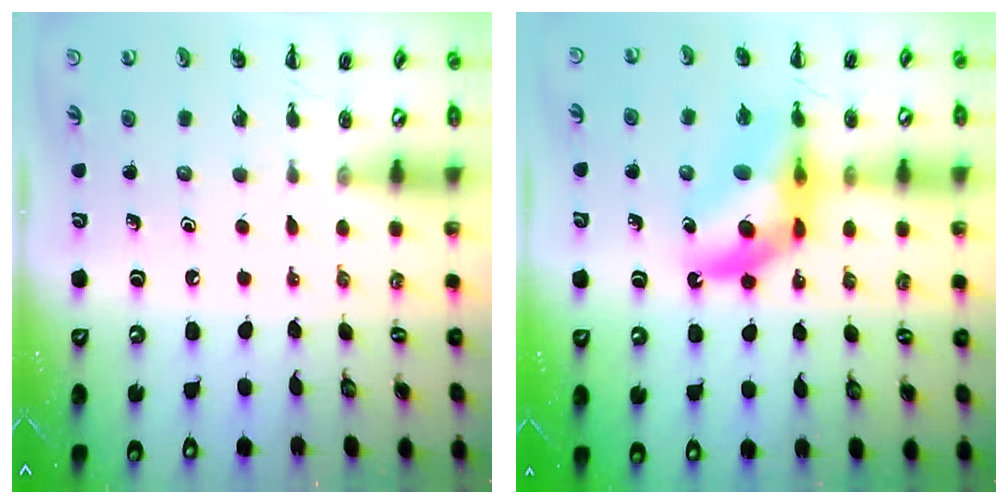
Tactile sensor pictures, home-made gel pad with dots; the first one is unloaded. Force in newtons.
{"total": 12.3, "press": 11.7, "slide": 3.8}